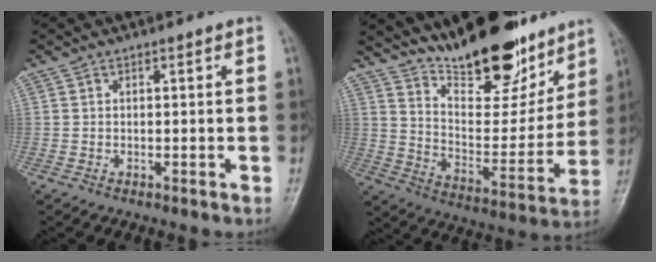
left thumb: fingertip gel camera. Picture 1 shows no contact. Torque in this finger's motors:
{"motor_torque": [0.31, 0.16, 1.39, -1.36, 0.21]}